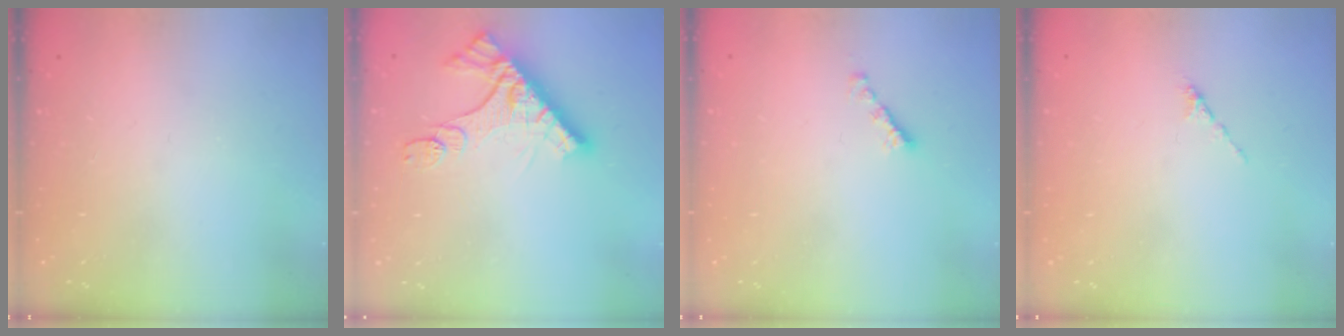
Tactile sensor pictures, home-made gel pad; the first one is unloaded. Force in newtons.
{"total": 11.4, "press": 11.4, "slide": 0.3}
{"total": 2.1, "press": 2.1, "slide": 0.3}
{"total": 0.0}